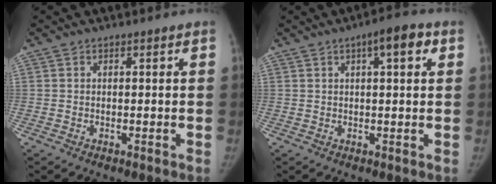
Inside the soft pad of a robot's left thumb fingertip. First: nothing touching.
{"total": 5.8, "force": [2.3, 1.7, 5.0], "torque": [-0.061, 0.008, 0.026]}